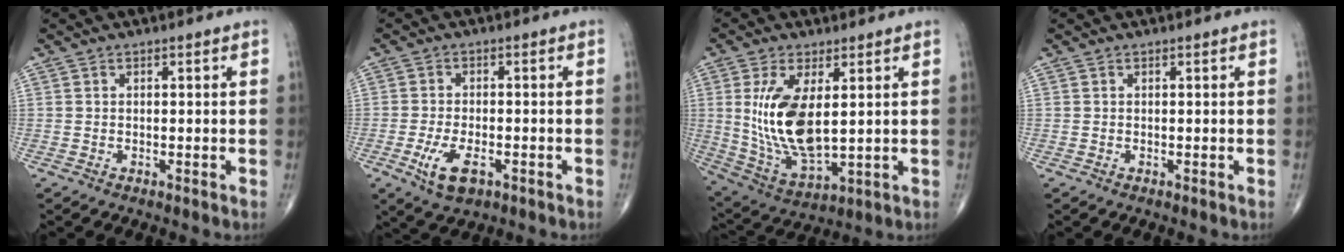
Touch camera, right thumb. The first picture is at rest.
{"total": 6.5, "force": [-2.7, 3.1, 5.0], "torque": [-0.097, 0.002, -0.043]}
{"total": 14.5, "force": [2.3, 6.6, 12.7], "torque": [-0.250, -0.023, 0.064]}
{"total": 0.0}